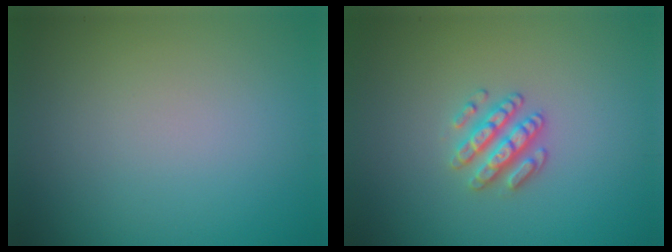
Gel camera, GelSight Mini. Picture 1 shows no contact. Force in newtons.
{"total": 2.8, "press": 2.6, "slide": 0.9}